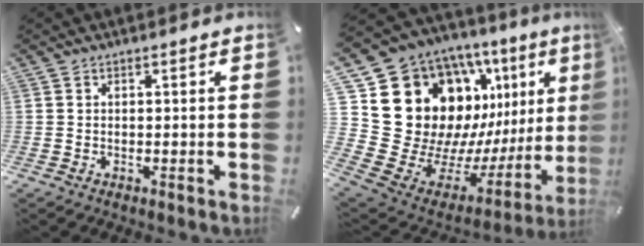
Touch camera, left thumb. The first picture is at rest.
{"total": 20.1, "force": [8.0, 15.4, 10.1], "torque": [-0.113, -0.131, 0.196]}